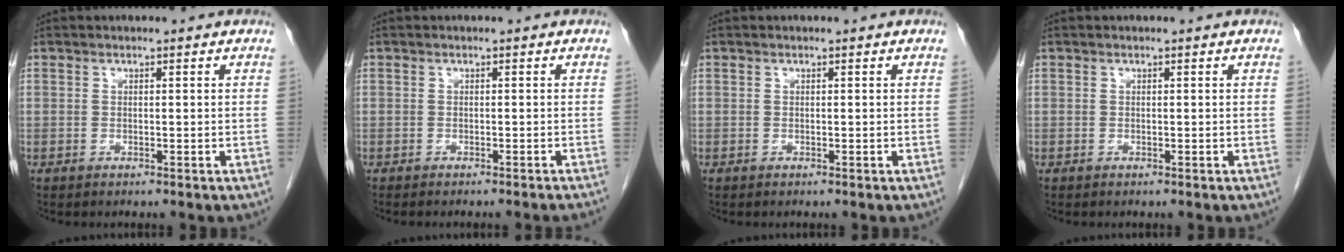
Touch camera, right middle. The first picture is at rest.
{"total": 3.2, "force": [-2.9, -0.6, 1.3], "torque": [-0.012, 0.002, -0.033]}
{"total": 0.0}
{"total": 0.0}